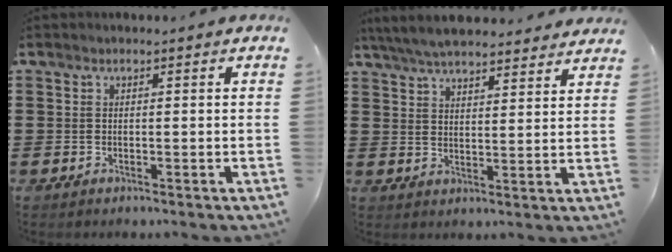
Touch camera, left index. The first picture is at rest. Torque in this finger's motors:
{"motor_torque": [1.09, -1.05, 0.35, 0.16]}